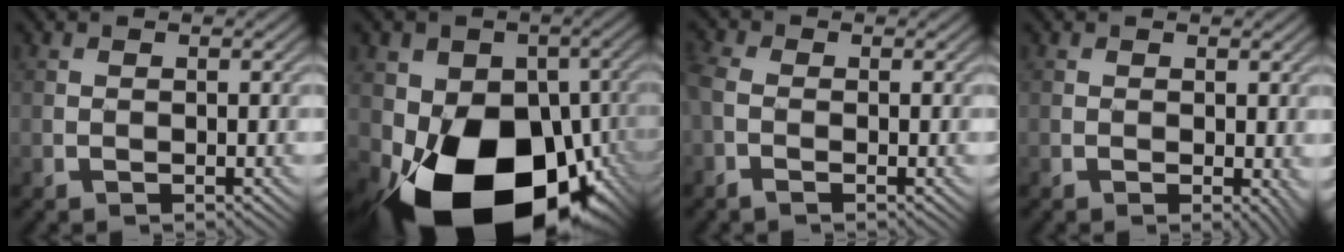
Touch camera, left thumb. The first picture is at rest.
{"total": 19.0, "force": [-6.7, 13.5, 11.5], "torque": [-0.192, -0.038, -0.096]}
{"total": 4.0, "force": [-1.4, 2.3, 3.0], "torque": [-0.075, 0.000, -0.028]}
{"total": 1.8, "force": [-0.2, 1.1, 1.4], "torque": [-0.013, -0.011, 0.003]}